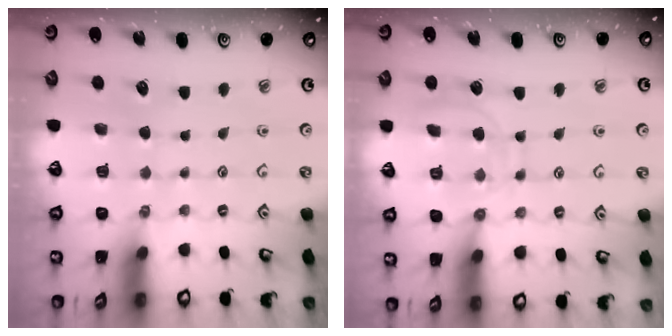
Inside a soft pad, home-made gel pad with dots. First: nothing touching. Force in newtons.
{"total": 11.8, "press": 11.8, "slide": 0.8}